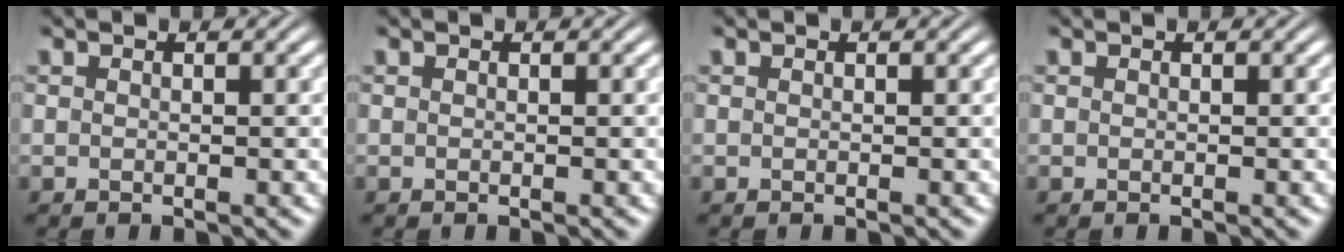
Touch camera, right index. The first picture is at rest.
{"total": 0.0}
{"total": 0.0}
{"total": 0.0}